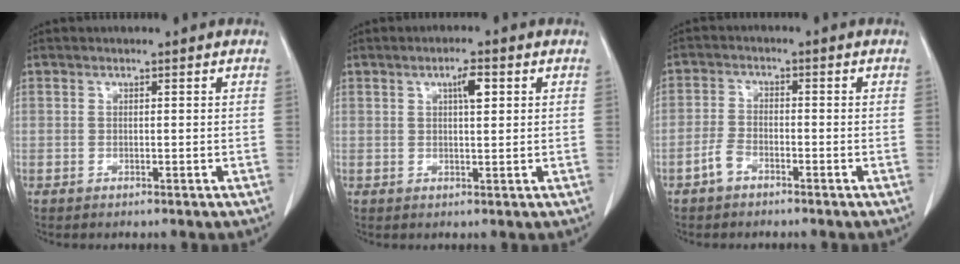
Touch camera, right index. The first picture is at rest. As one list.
[{"total": 3.1, "force": [1.2, 0.6, 2.8], "torque": [-0.049, 0.002, 0.019]}, {"total": 3.1, "force": [-2.1, 1.6, 1.7], "torque": [-0.037, 0.005, -0.039]}]